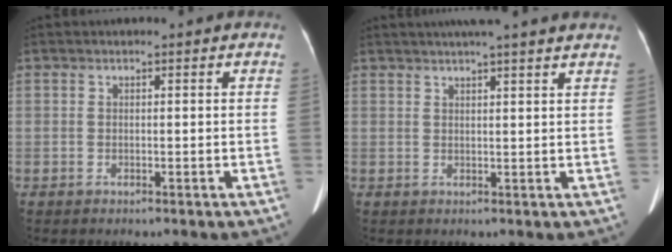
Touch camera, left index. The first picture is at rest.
{"total": 10.2, "force": [8.7, 0.0, 5.4], "torque": [-0.081, 0.028, 0.098]}